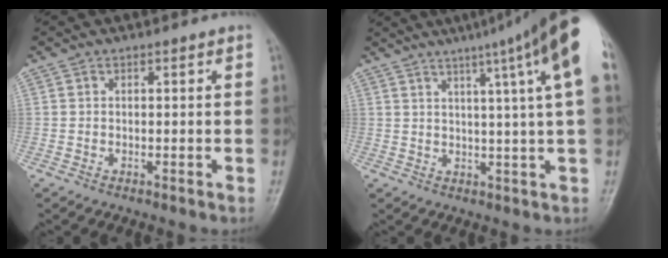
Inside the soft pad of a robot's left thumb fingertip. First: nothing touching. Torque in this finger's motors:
{"motor_torque": [1.09, 0.78, 1.95, -0.83, 0.29]}